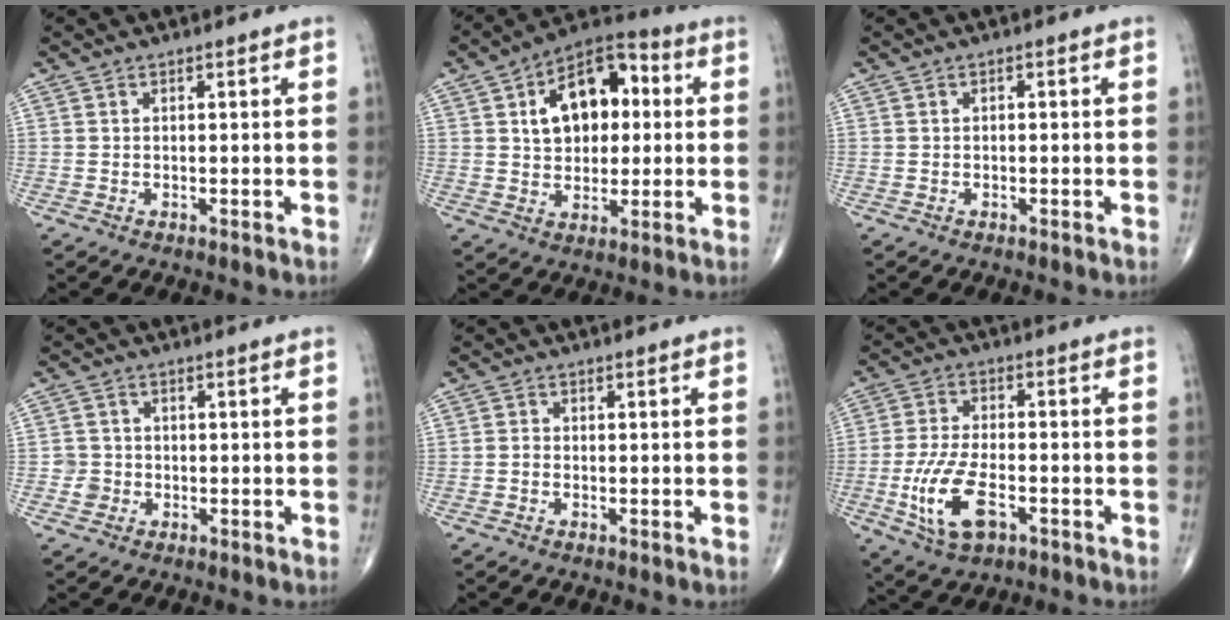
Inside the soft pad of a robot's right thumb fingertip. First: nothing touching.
{"total": 15.1, "force": [3.1, 9.6, 11.2], "torque": [-0.135, 0.020, 0.041]}
{"total": 0.7, "force": [-0.1, 0.4, 0.5], "torque": [-0.007, 0.005, -0.004]}
{"total": 2.4, "force": [-0.6, 2.3, 0.1], "torque": [0.015, 0.009, -0.014]}
{"total": 0.7, "force": [-0.3, 0.5, 0.4], "torque": [-0.007, 0.001, -0.008]}
{"total": 11.1, "force": [-3.9, 5.4, 8.9], "torque": [-0.182, 0.008, -0.068]}